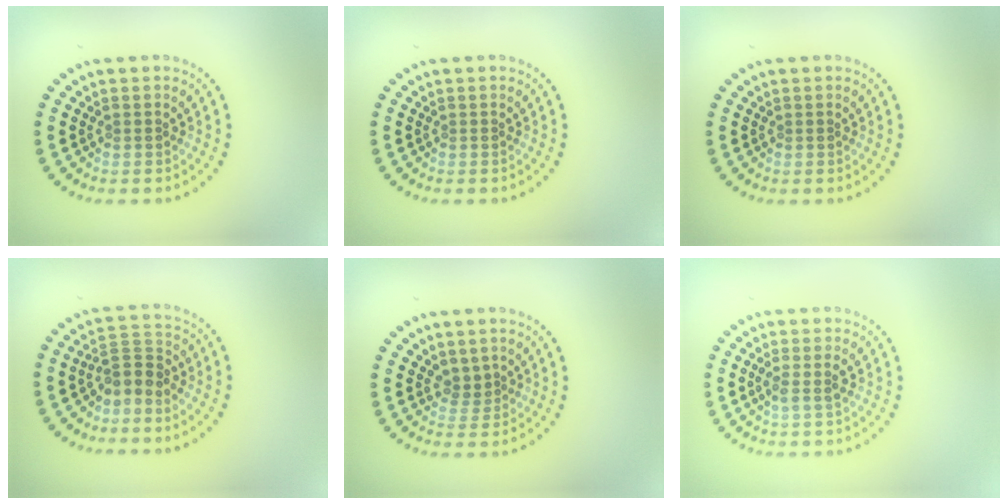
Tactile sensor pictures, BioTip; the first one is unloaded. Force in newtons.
{"total": 0.0}
{"total": 0.0}
{"total": 2.5, "press": 1.9, "slide": 1.6}
{"total": 1.4, "press": 1.1, "slide": 0.9}
{"total": 1.5, "press": 1.2, "slide": 0.9}